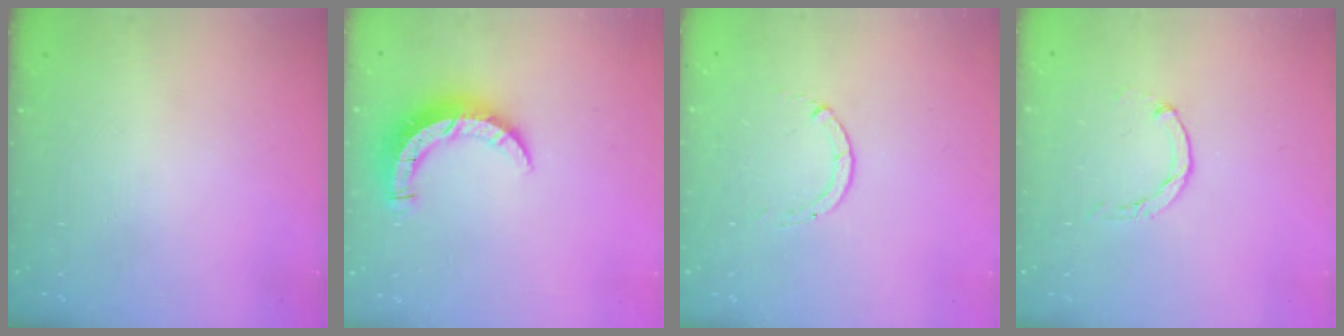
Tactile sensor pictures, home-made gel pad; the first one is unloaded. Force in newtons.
{"total": 8.3, "press": 8.3, "slide": 0.4}
{"total": 0.0}
{"total": 0.0}